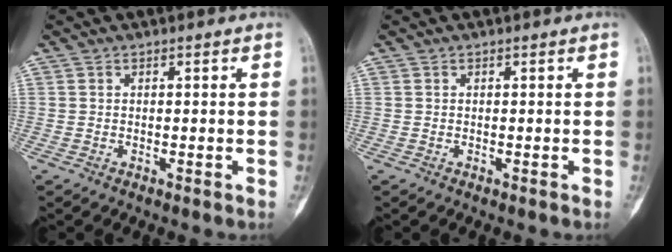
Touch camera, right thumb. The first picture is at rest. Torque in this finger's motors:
{"motor_torque": [-0.11, -0.11, 0.09, 0.02, 0.00]}